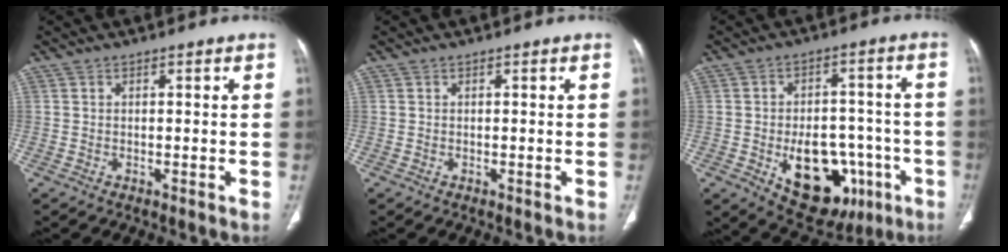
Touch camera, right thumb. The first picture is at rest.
{"total": 0.0}
{"total": 17.3, "force": [-6.0, 11.0, 12.0], "torque": [-0.129, 0.030, -0.067]}